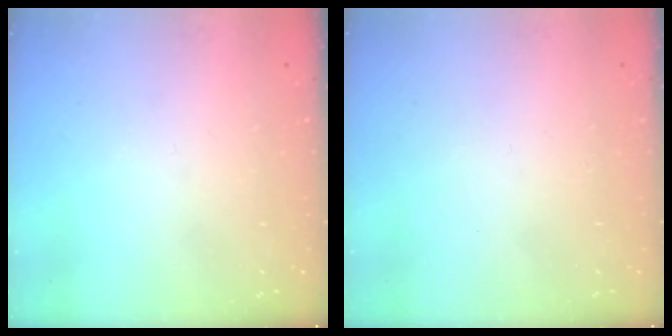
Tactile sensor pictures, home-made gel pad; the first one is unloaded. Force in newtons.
{"total": 1.6, "press": 1.6, "slide": 0.1}